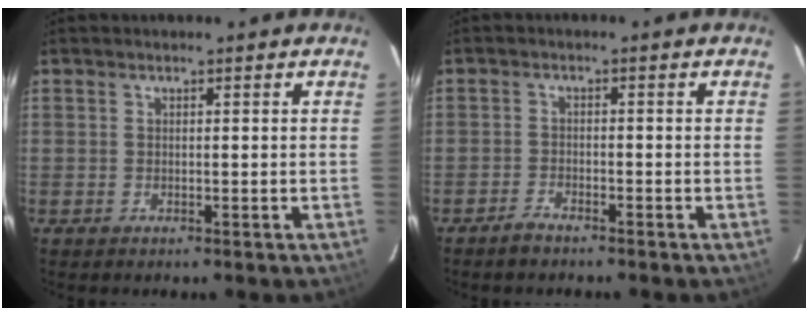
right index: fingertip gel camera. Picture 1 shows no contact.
{"total": 2.5, "force": [-2.2, 0.6, 0.9], "torque": [-0.031, 0.001, -0.043]}